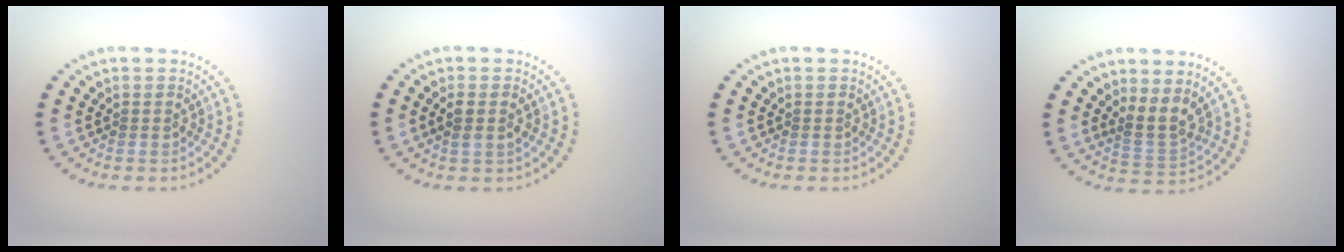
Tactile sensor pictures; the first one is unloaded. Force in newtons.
{"total": 1.6, "press": 1.4, "slide": 0.7}
{"total": 0.0}
{"total": 2.6, "press": 2.0, "slide": 1.6}